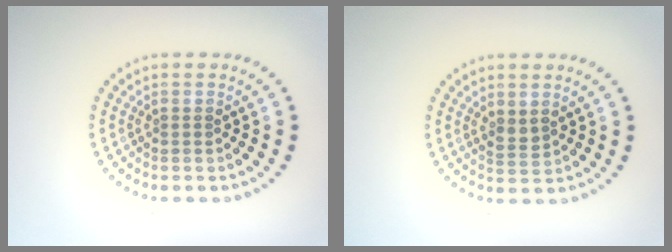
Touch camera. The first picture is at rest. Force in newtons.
{"total": 1.2, "press": 1.1, "slide": 0.5}